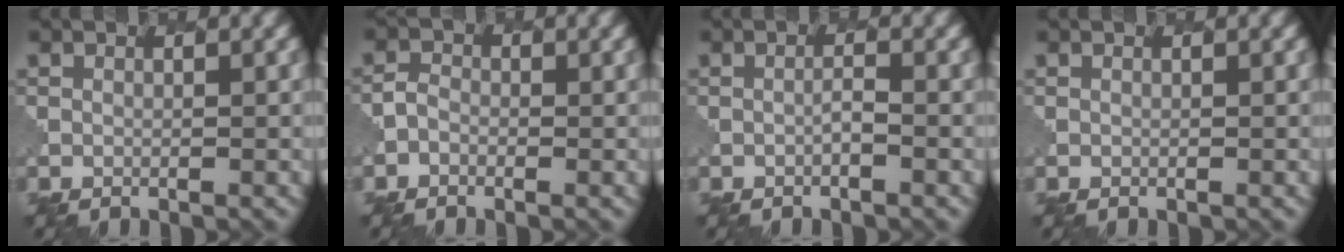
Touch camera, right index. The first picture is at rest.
{"total": 1.0, "force": [-0.6, 0.8, 0.2], "torque": [-0.003, 0.002, -0.016]}
{"total": 0.6, "force": [-0.2, 0.0, 0.5], "torque": [-0.010, 0.004, -0.003]}
{"total": 0.0}